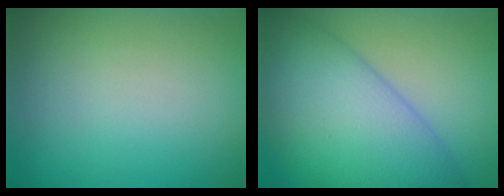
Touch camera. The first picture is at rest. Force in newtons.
{"total": 11.5, "press": 11.5, "slide": 0.3}